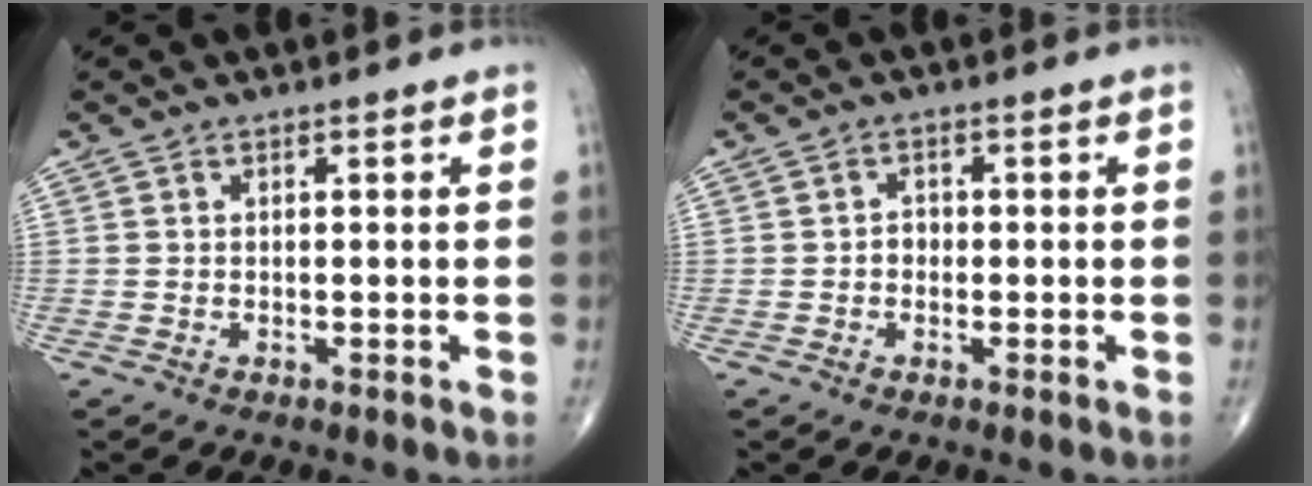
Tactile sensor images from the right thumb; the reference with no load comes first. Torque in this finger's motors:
{"motor_torque": [0.06, 0.29, 0.15, -0.05, 0.00]}